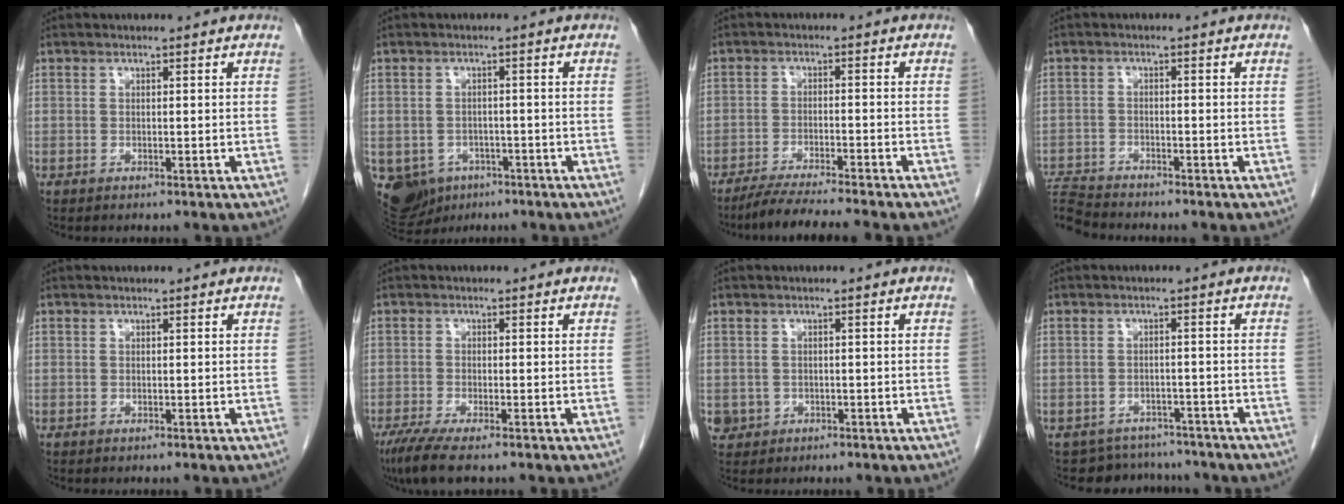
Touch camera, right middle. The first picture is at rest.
{"total": 11.4, "force": [-5.6, 9.2, 3.7], "torque": [-0.102, -0.001, -0.069]}
{"total": 8.4, "force": [-7.2, -1.1, 4.2], "torque": [-0.055, -0.026, -0.118]}
{"total": 6.0, "force": [-6.0, -0.2, 0.7], "torque": [-0.014, -0.010, -0.110]}
{"total": 0.0}
{"total": 5.6, "force": [-3.9, 0.7, 3.9], "torque": [-0.072, -0.016, -0.067]}
{"total": 2.3, "force": [-0.6, 2.2, 0.3], "torque": [-0.002, 0.006, -0.004]}
{"total": 6.8, "force": [-6.3, 2.6, -0.4], "torque": [0.010, 0.021, -0.077]}